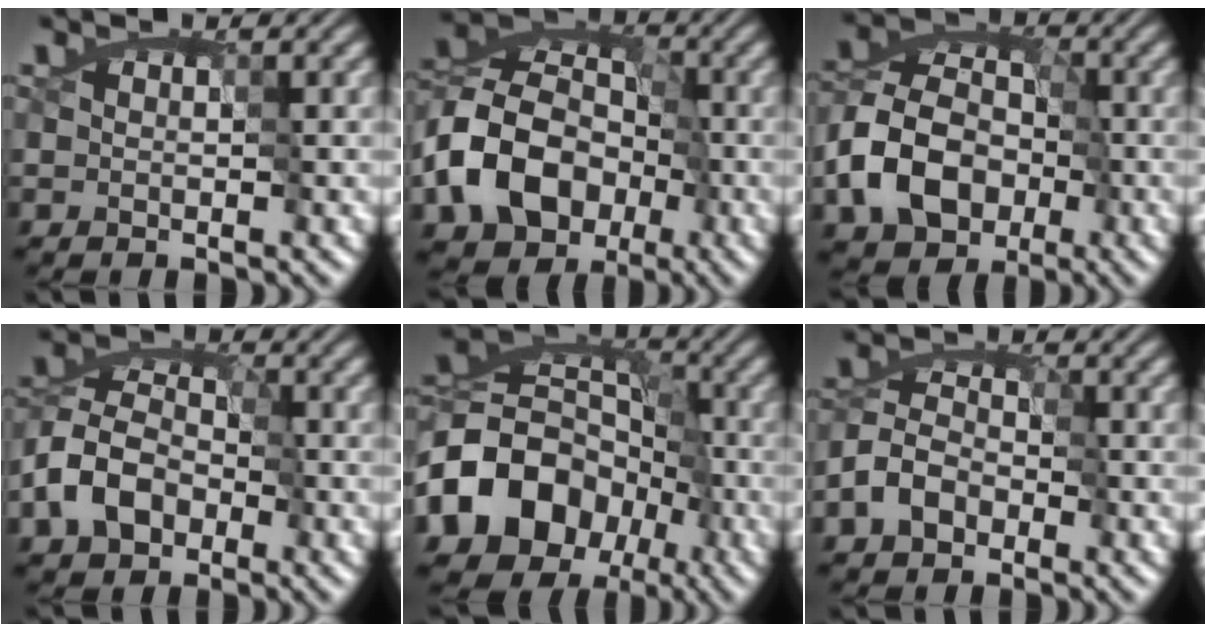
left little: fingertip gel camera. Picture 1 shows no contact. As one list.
[{"total": 9.0, "force": [-4.6, 6.3, 4.4], "torque": [-0.074, 0.008, -0.094]}, {"total": 7.3, "force": [-4.1, 5.0, 3.3], "torque": [-0.060, 0.002, -0.082]}, {"total": 5.3, "force": [-3.9, 3.0, 1.9], "torque": [-0.037, 0.005, -0.077]}, {"total": 12.9, "force": [-6.5, 9.4, 6.0], "torque": [-0.118, -0.006, -0.122]}, {"total": 3.9, "force": [-3.3, 1.7, 0.9], "torque": [-0.016, 0.005, -0.064]}]